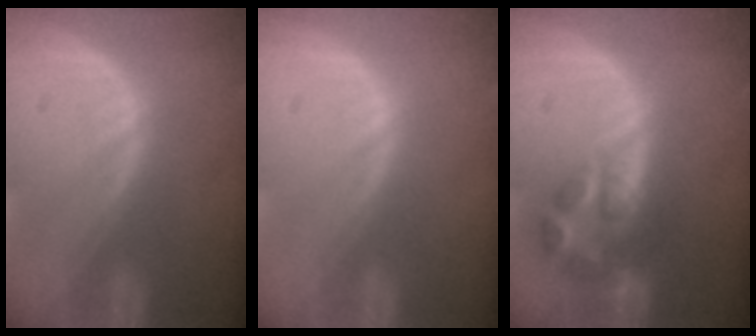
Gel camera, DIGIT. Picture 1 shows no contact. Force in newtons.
{"total": 0.0}
{"total": 7.0, "press": 6.1, "slide": 3.4}